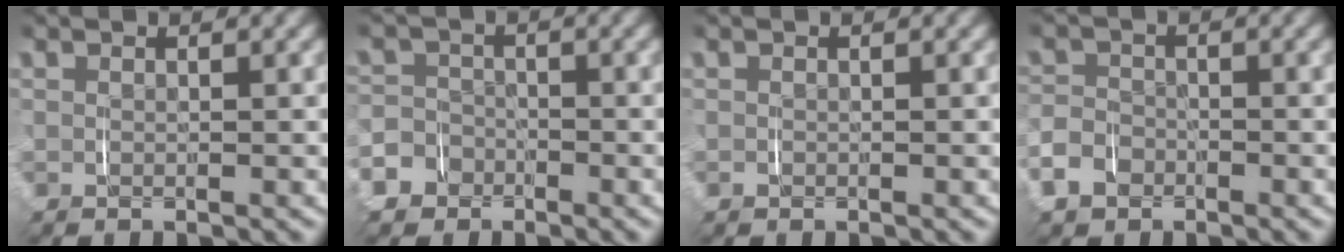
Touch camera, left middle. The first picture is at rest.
{"total": 7.1, "force": [-3.2, 6.3, 1.0], "torque": [-0.029, -0.007, -0.072]}
{"total": 0.0}
{"total": 3.7, "force": [-1.8, 3.0, 1.1], "torque": [-0.035, -0.008, -0.035]}